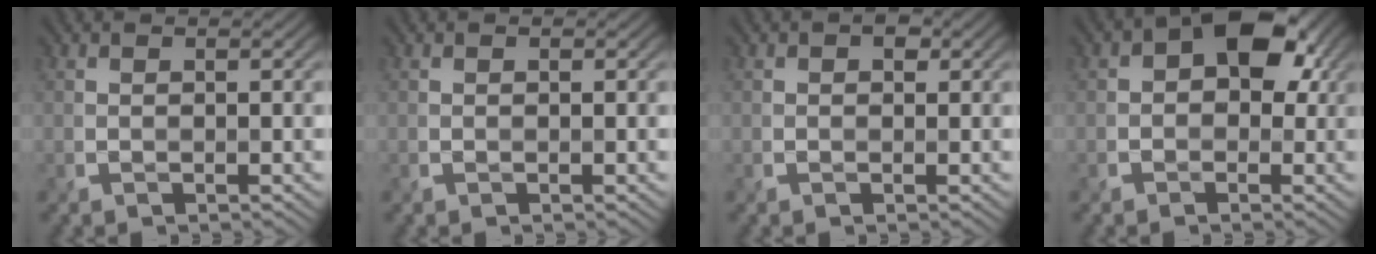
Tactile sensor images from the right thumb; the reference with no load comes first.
{"total": 0.0}
{"total": 1.5, "force": [0.5, 1.1, 0.8], "torque": [-0.010, -0.002, 0.005]}
{"total": 7.1, "force": [1.5, 5.0, 4.8], "torque": [-0.057, 0.005, 0.011]}